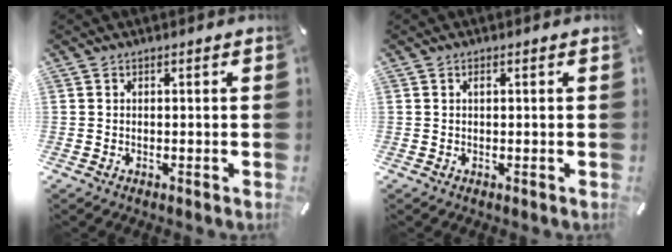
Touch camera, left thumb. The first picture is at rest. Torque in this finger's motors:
{"motor_torque": [0.00, 0.24, 0.01, 0.01, 0.05]}